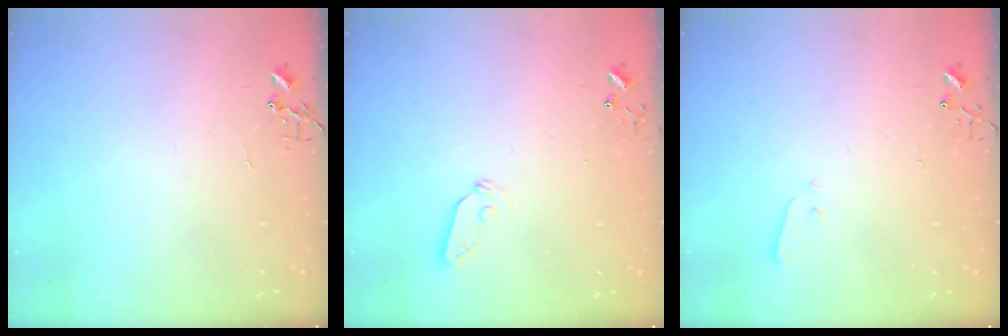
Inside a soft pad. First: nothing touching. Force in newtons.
{"total": 4.6, "press": 4.6, "slide": 0.3}
{"total": 1.9, "press": 1.9, "slide": 0.4}